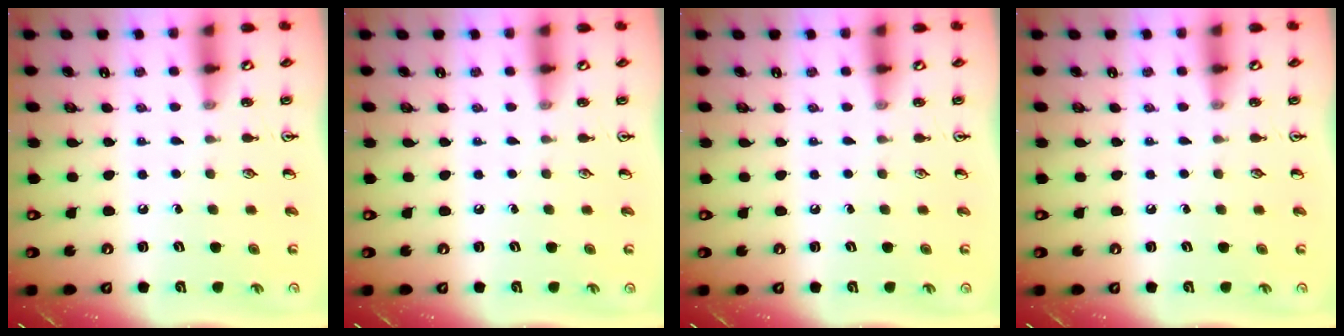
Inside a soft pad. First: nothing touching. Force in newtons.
{"total": 0.0}
{"total": 0.0}
{"total": 0.0}